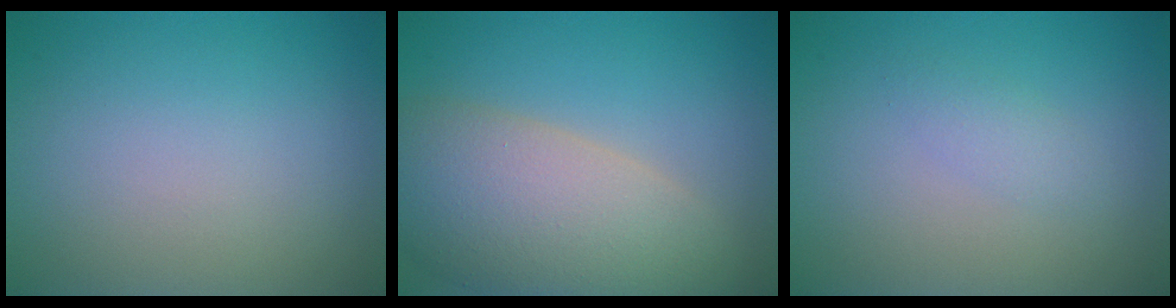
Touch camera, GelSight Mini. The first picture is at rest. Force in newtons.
{"total": 9.7, "press": 9.6, "slide": 0.9}
{"total": 1.2, "press": 1.2, "slide": 0.1}